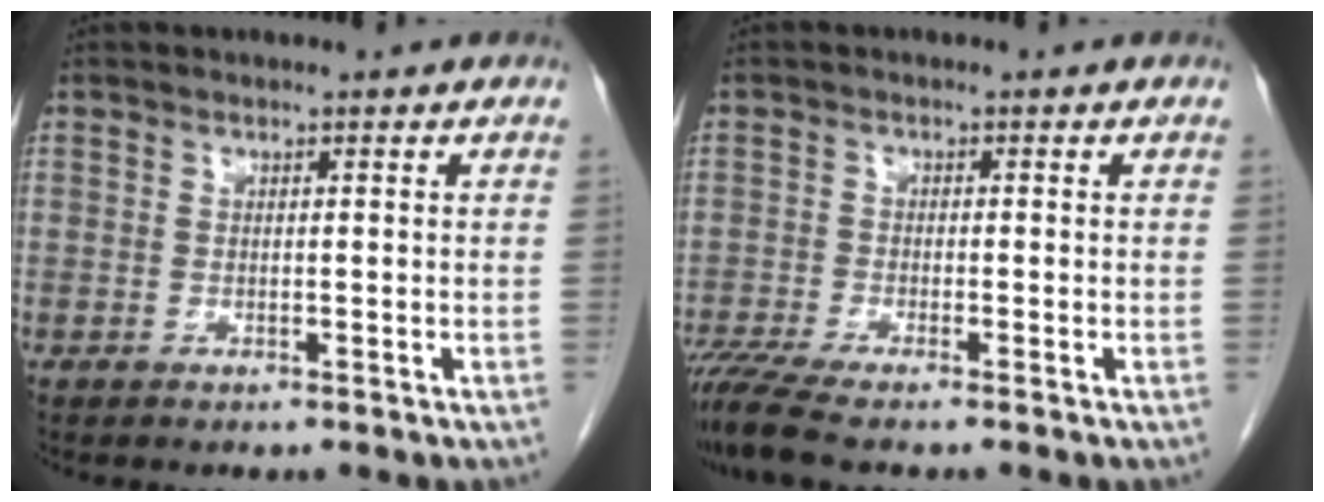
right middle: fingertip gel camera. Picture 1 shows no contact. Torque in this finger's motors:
{"motor_torque": [0.63, -0.44, 0.23, 0.06]}